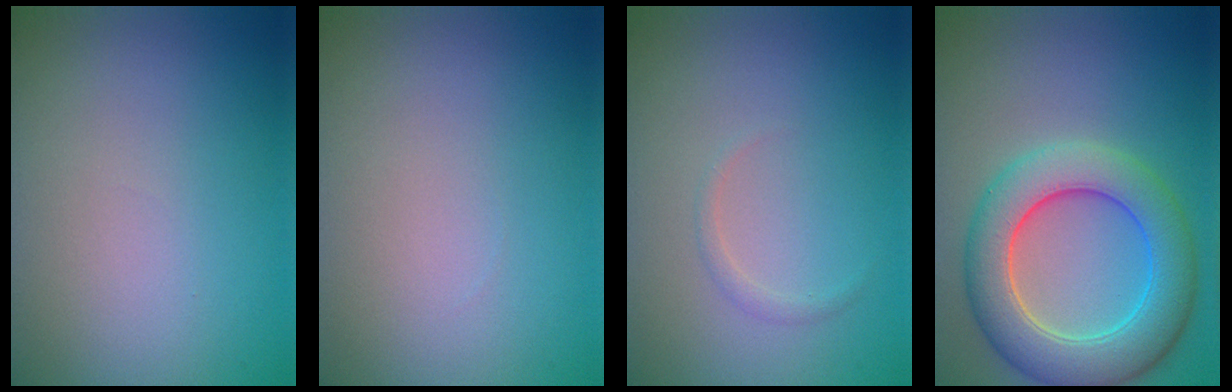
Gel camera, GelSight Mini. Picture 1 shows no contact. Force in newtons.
{"total": 0.0}
{"total": 0.7, "press": 0.7, "slide": 0.1}
{"total": 7.4, "press": 7.4, "slide": 0.3}